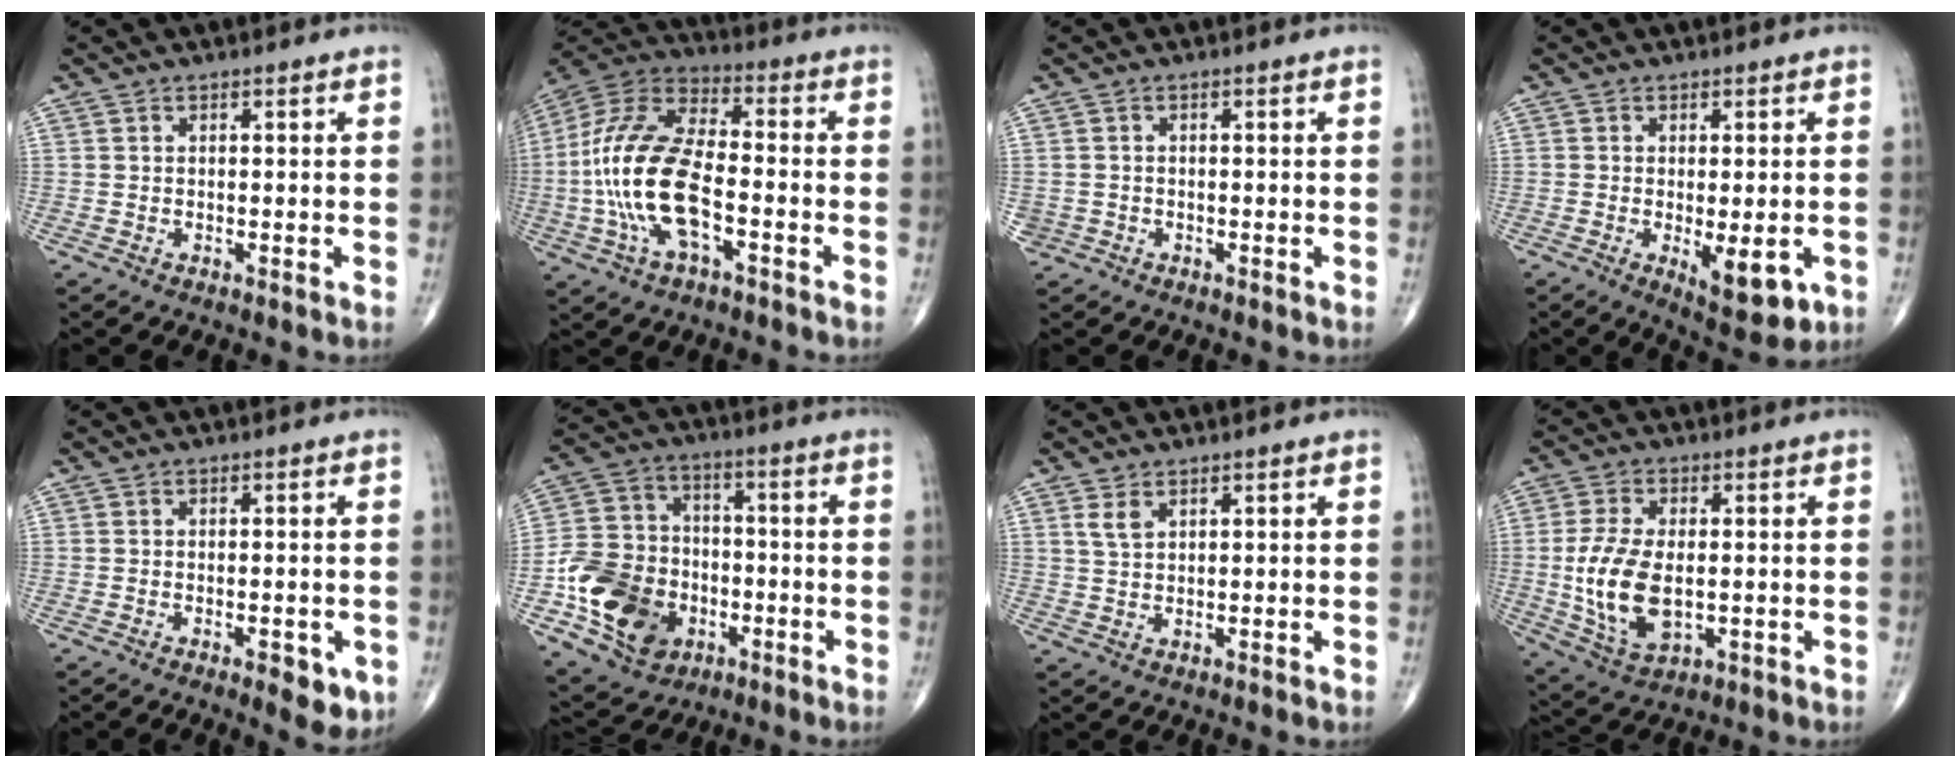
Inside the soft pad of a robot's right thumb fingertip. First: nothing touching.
{"total": 18.8, "force": [-4.0, 8.7, 16.2], "torque": [-0.343, 0.031, -0.076]}
{"total": 1.3, "force": [-0.4, 1.2, 0.0], "torque": [0.006, 0.006, -0.007]}
{"total": 8.5, "force": [-2.4, 3.2, 7.5], "torque": [-0.098, -0.017, -0.028]}
{"total": 5.5, "force": [-2.1, 2.2, 4.6], "torque": [-0.050, -0.004, -0.022]}
{"total": 17.6, "force": [-5.7, 13.6, 9.6], "torque": [-0.151, 0.027, -0.095]}
{"total": 2.7, "force": [1.5, 1.4, 1.7], "torque": [-0.031, -0.003, 0.037]}
{"total": 13.1, "force": [-1.0, 7.1, 10.9], "torque": [-0.219, -0.011, -0.008]}